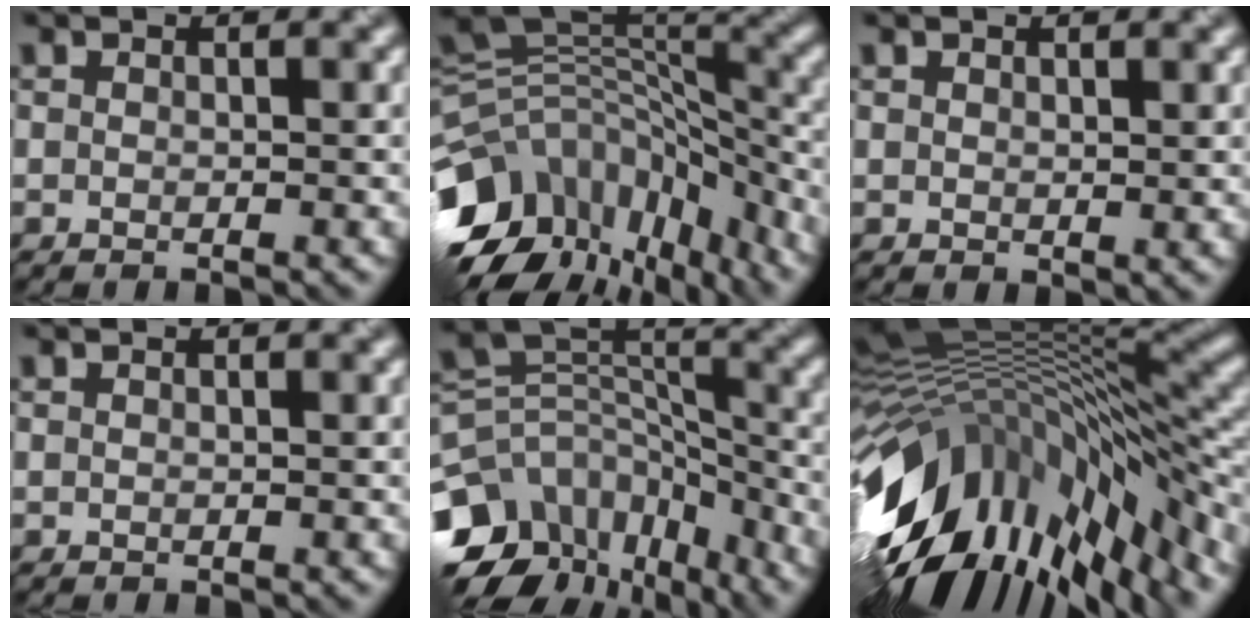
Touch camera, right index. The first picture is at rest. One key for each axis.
{"total": 14.5, "fx": -7.7, "fy": 8.2, "fz": 9.1, "tx": -0.198, "ty": 0.011, "tz": -0.125}
{"total": 0.9, "fx": 0.7, "fy": 0.4, "fz": 0.4, "tx": -0.007, "ty": -0.003, "tz": 0.016}
{"total": 0.0}
{"total": 12.0, "fx": -7.9, "fy": 7.8, "fz": 4.5, "tx": -0.095, "ty": 0.024, "tz": -0.119}
{"total": 16.0, "fx": -5.4, "fy": 6.2, "fz": 13.7, "tx": -0.250, "ty": 0.002, "tz": -0.092}